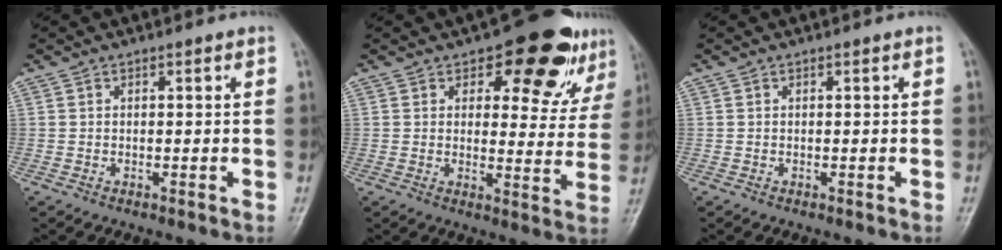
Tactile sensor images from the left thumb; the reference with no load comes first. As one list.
[{"total": 14.2, "force": [8.2, 7.0, 9.3], "torque": [-0.058, -0.035, 0.102]}, {"total": 0.0}]